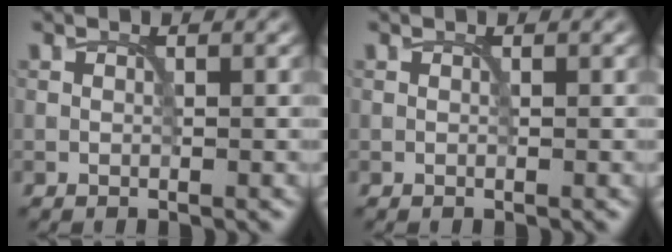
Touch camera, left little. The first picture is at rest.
{"total": 0.0}